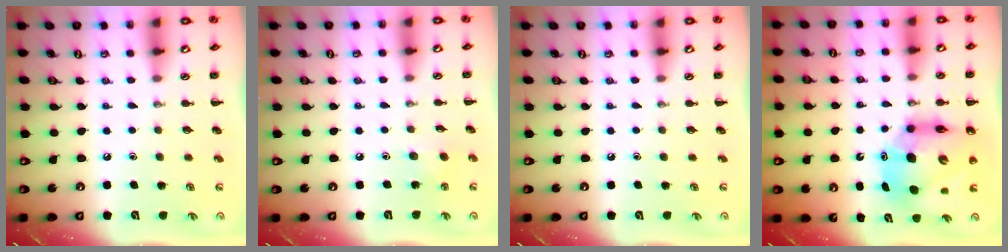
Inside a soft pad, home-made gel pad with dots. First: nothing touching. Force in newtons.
{"total": 2.8, "press": 2.7, "slide": 0.7}
{"total": 0.0}
{"total": 13.1, "press": 12.6, "slide": 3.8}